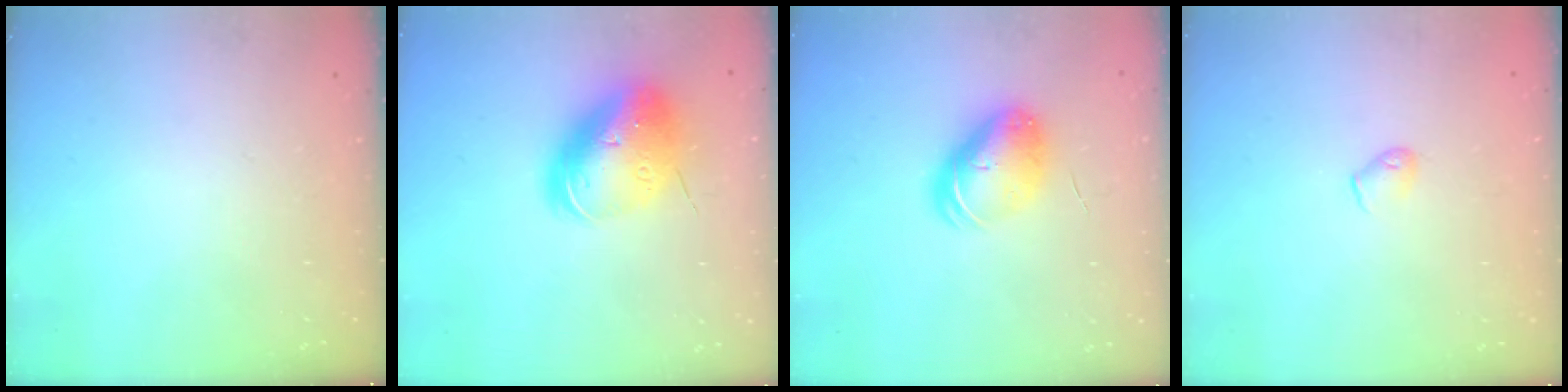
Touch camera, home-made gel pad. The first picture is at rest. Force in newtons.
{"total": 18.0, "press": 17.7, "slide": 3.1}
{"total": 9.1, "press": 8.9, "slide": 1.9}
{"total": 4.6, "press": 4.5, "slide": 1.0}